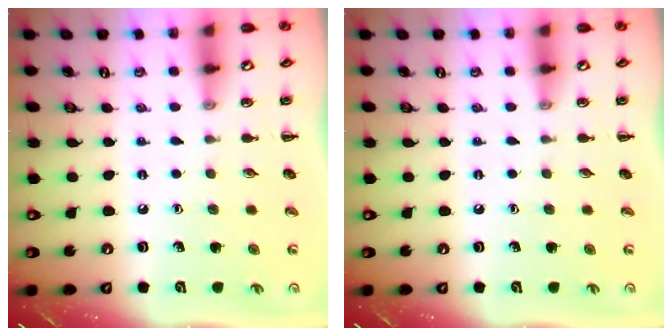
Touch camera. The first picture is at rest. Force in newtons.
{"total": 0.0}